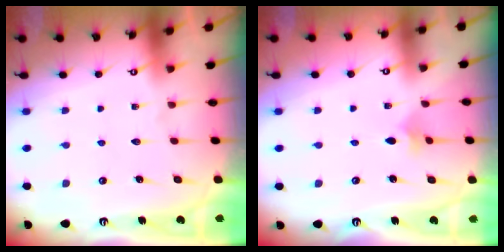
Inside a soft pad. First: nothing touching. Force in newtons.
{"total": 2.5, "press": 2.4, "slide": 0.6}